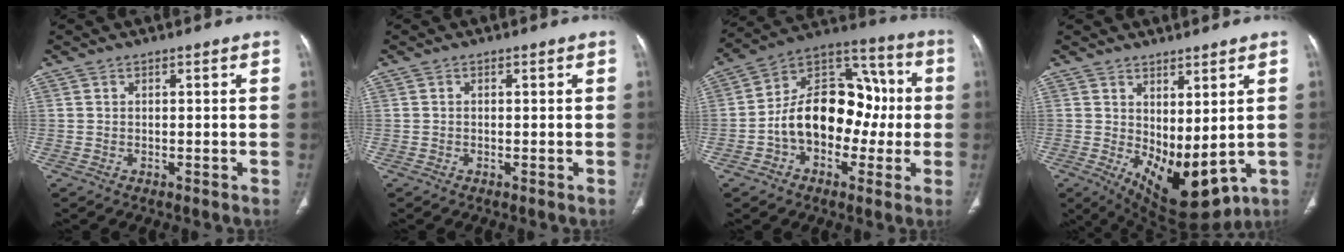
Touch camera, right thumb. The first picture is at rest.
{"total": 0.0}
{"total": 18.3, "force": [-2.3, 12.8, 13.0], "torque": [-0.167, 0.058, -0.041]}
{"total": 12.3, "force": [0.0, 6.1, 10.7], "torque": [-0.153, -0.021, 0.029]}